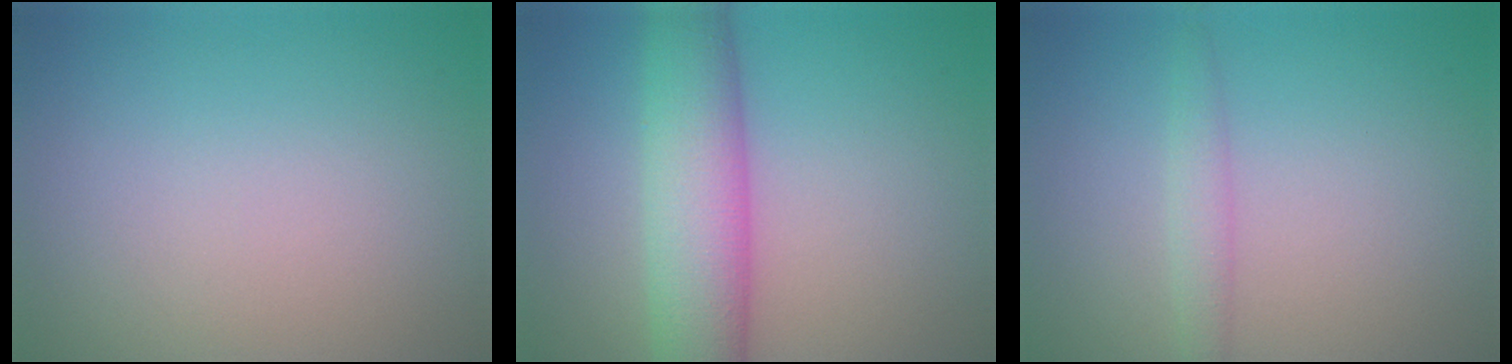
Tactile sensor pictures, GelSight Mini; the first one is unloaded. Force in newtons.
{"total": 7.3, "press": 7.2, "slide": 0.5}
{"total": 1.5, "press": 1.5, "slide": 0.0}